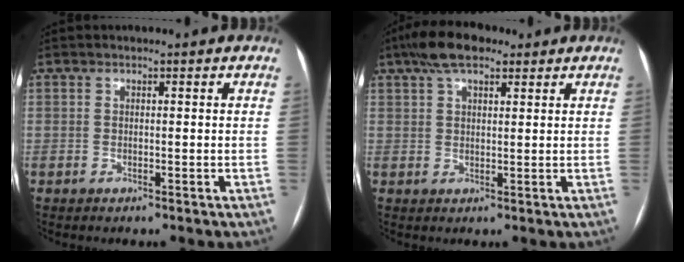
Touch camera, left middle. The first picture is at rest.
{"total": 7.0, "force": [4.6, 2.7, 4.6], "torque": [-0.088, 0.025, 0.078]}